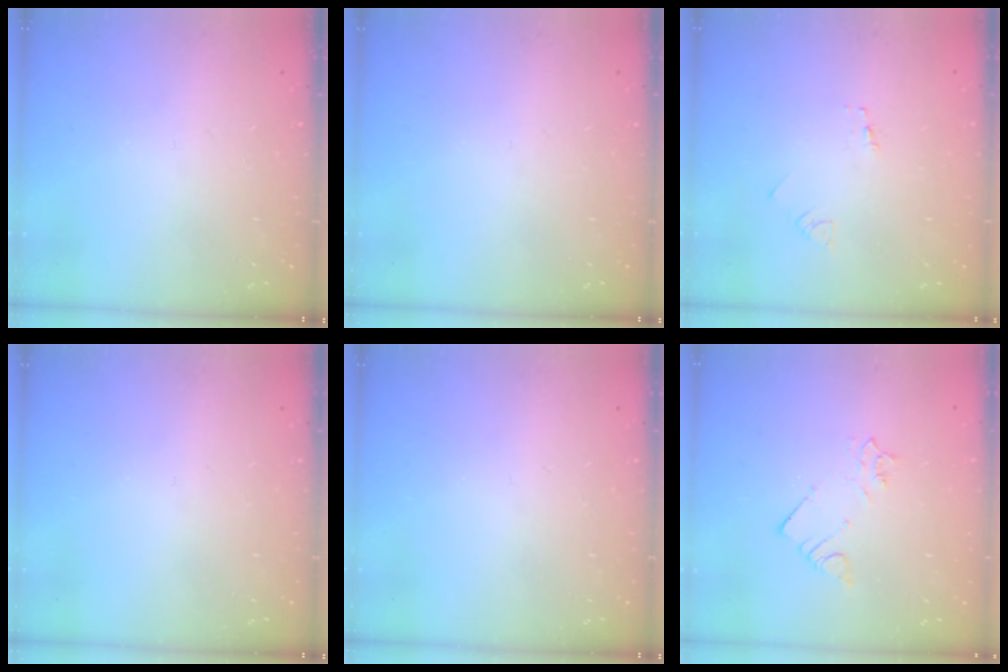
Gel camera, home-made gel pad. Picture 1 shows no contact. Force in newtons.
{"total": 0.0}
{"total": 1.7, "press": 1.7, "slide": 0.2}
{"total": 0.0}
{"total": 0.0}
{"total": 2.1, "press": 2.1, "slide": 0.0}